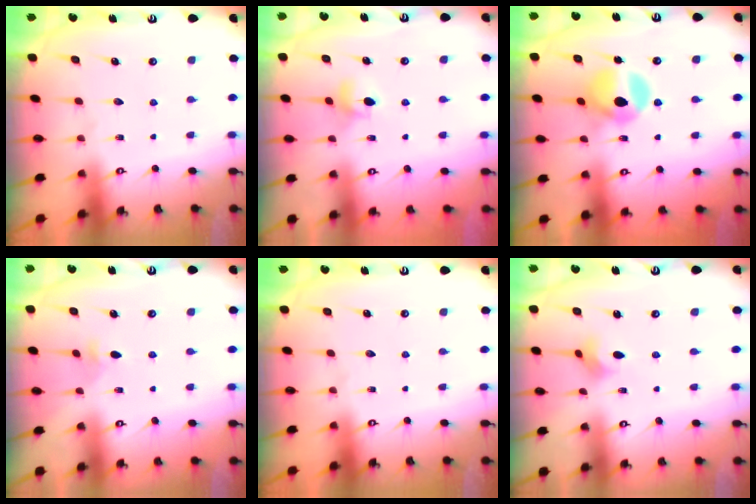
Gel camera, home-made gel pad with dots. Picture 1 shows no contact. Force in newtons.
{"total": 5.0, "press": 4.9, "slide": 0.5}
{"total": 11.7, "press": 11.6, "slide": 0.8}
{"total": 2.8, "press": 2.7, "slide": 0.8}
{"total": 0.0}
{"total": 2.8, "press": 2.8, "slide": 0.7}